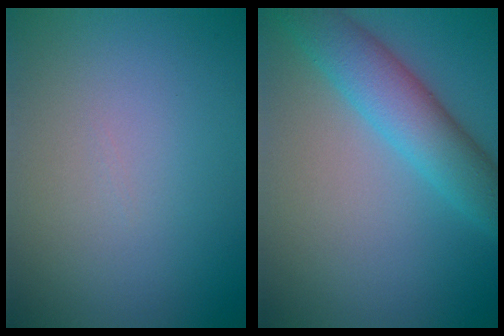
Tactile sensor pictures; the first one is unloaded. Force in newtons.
{"total": 5.9, "press": 5.9, "slide": 0.2}